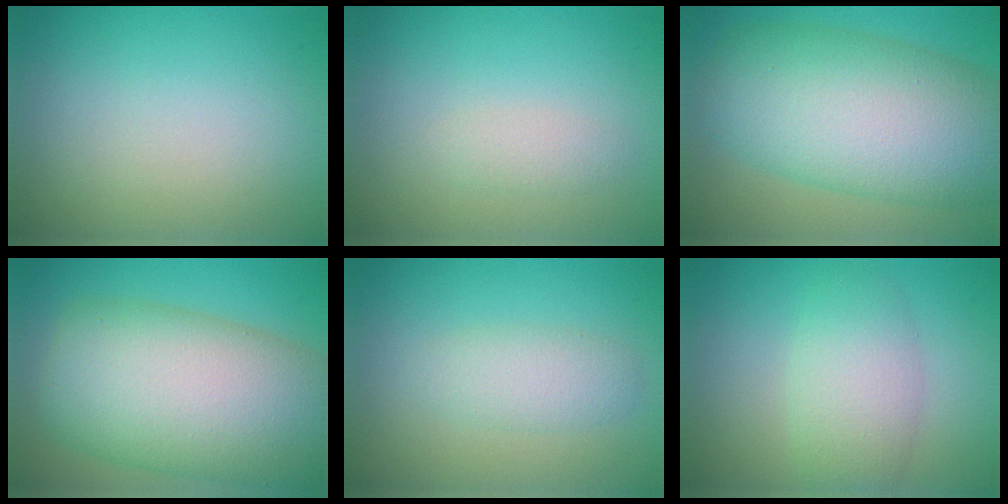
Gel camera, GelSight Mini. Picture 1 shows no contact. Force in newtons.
{"total": 1.2, "press": 1.2, "slide": 0.1}
{"total": 12.0, "press": 12.0, "slide": 0.5}
{"total": 13.9, "press": 13.9, "slide": 0.4}
{"total": 2.4, "press": 2.4, "slide": 0.1}
{"total": 4.2, "press": 4.2, "slide": 0.1}